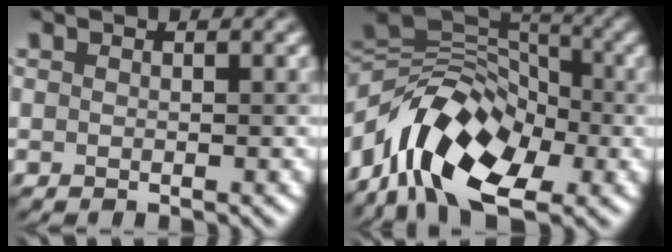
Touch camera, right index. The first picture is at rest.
{"total": 12.7, "force": [-5.3, 7.7, 8.5], "torque": [-0.153, 0.015, -0.110]}